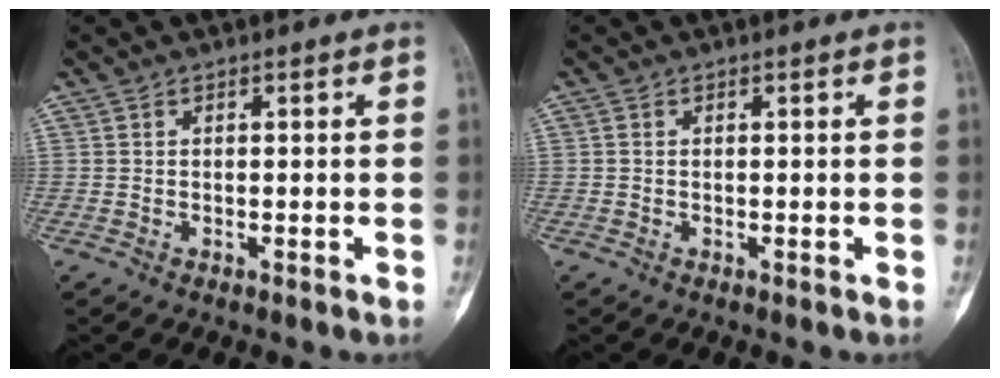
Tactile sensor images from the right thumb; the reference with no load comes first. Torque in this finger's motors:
{"motor_torque": [-0.08, -0.01, 0.10, -0.21, 0.07]}